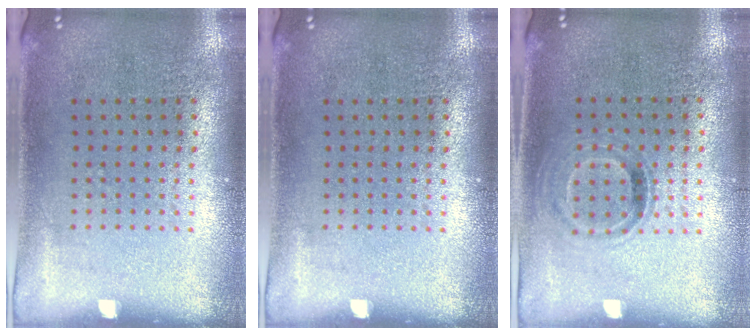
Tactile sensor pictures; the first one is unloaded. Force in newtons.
{"total": 0.0}
{"total": 1.0, "press": 0.9, "slide": 0.5}